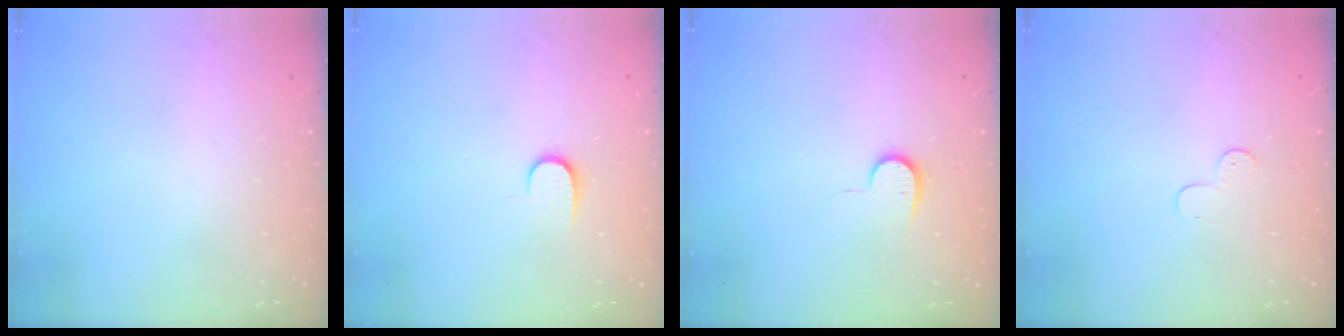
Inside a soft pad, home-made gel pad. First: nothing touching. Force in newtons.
{"total": 6.1, "press": 6.1, "slide": 0.6}
{"total": 7.5, "press": 7.4, "slide": 0.8}
{"total": 3.7, "press": 3.7, "slide": 0.4}